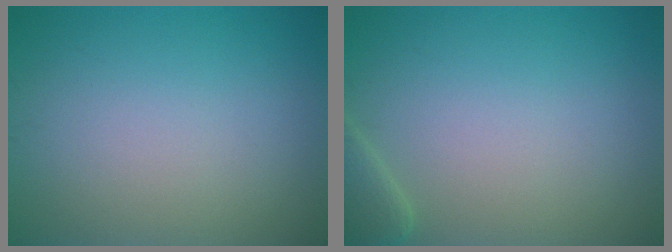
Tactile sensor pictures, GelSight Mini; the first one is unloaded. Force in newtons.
{"total": 1.9, "press": 1.9, "slide": 0.3}